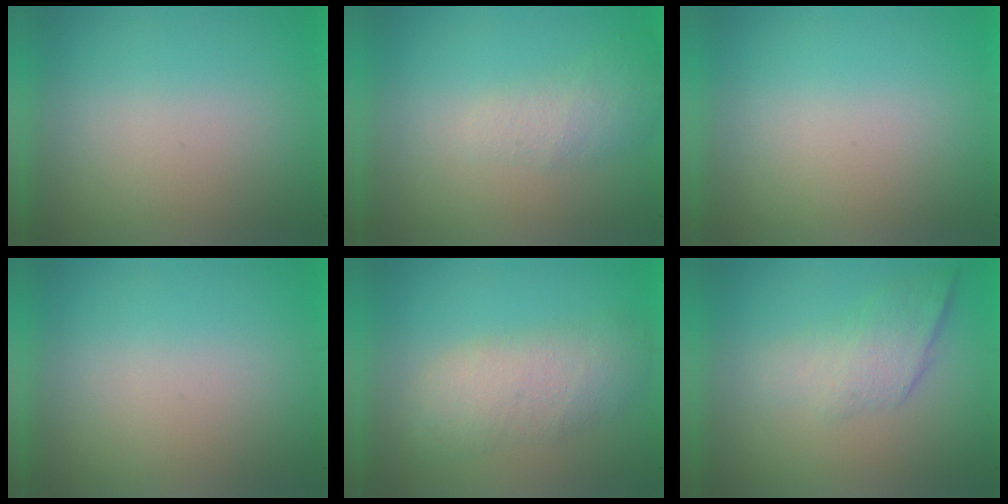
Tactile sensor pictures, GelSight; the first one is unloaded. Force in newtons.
{"total": 2.2}
{"total": 0.0}
{"total": 0.0}
{"total": 3.3}
{"total": 2.2}